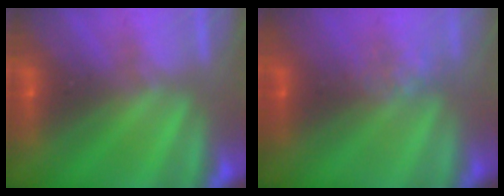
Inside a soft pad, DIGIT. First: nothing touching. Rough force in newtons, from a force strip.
{"total": 3.9}